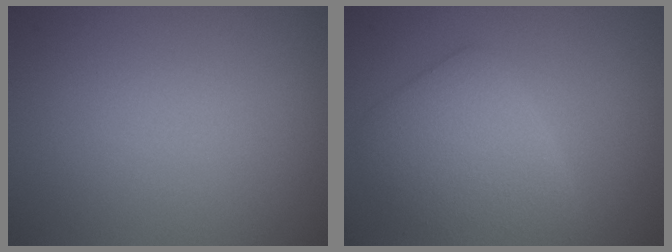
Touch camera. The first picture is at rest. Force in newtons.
{"total": 4.3, "press": 4.3, "slide": 0.2}